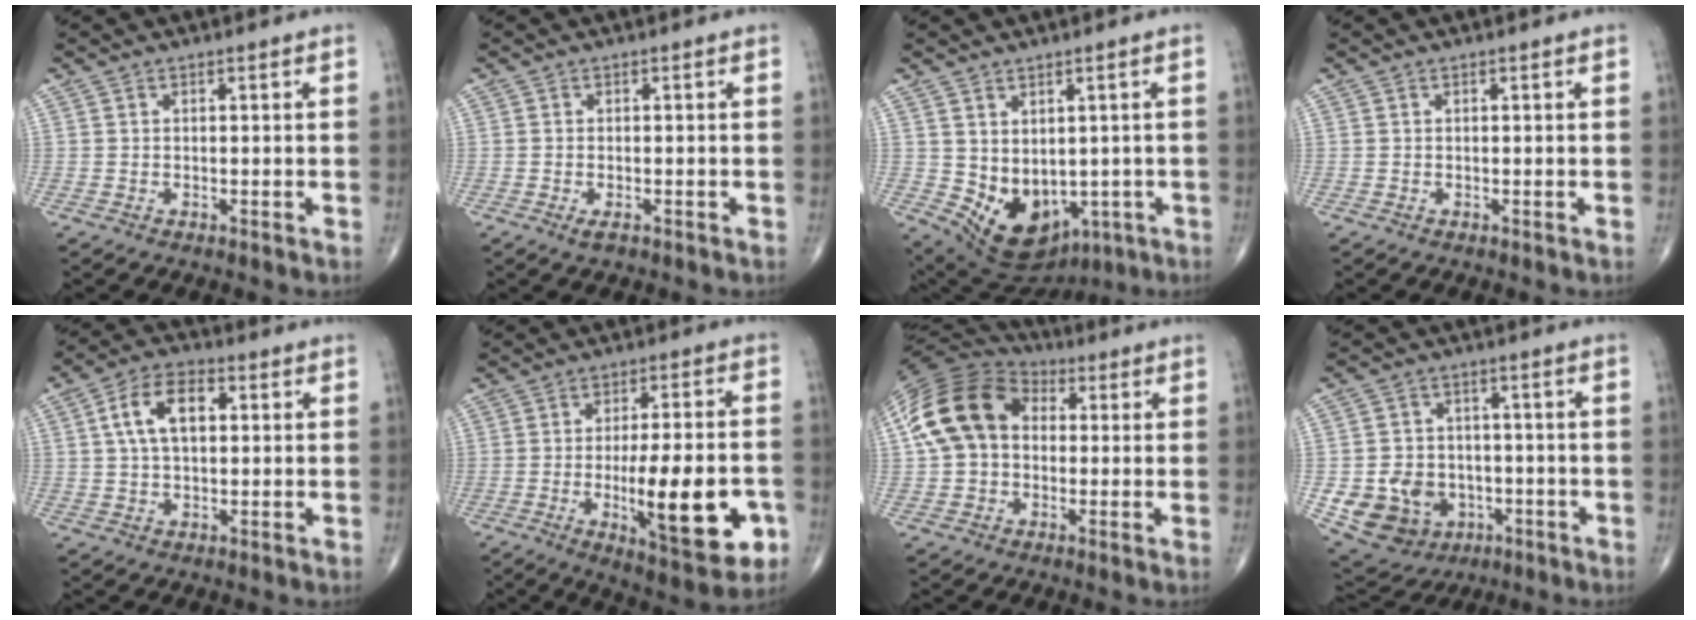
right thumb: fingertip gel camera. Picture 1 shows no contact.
{"total": 1.5, "force": [-0.8, 0.7, 1.1], "torque": [-0.018, 0.001, -0.016]}
{"total": 11.8, "force": [-1.8, 8.6, 7.9], "torque": [-0.093, -0.004, 0.008]}
{"total": 0.0}
{"total": 9.7, "force": [2.1, 5.6, 7.7], "torque": [-0.132, 0.018, 0.034]}
{"total": 18.6, "force": [-4.9, 5.5, 17.1], "torque": [-0.248, 0.003, -0.059]}
{"total": 16.0, "force": [2.1, 11.9, 10.5], "torque": [-0.198, 0.037, 0.029]}
{"total": 13.3, "force": [-3.3, 11.3, 6.3], "torque": [-0.091, 0.017, -0.038]}